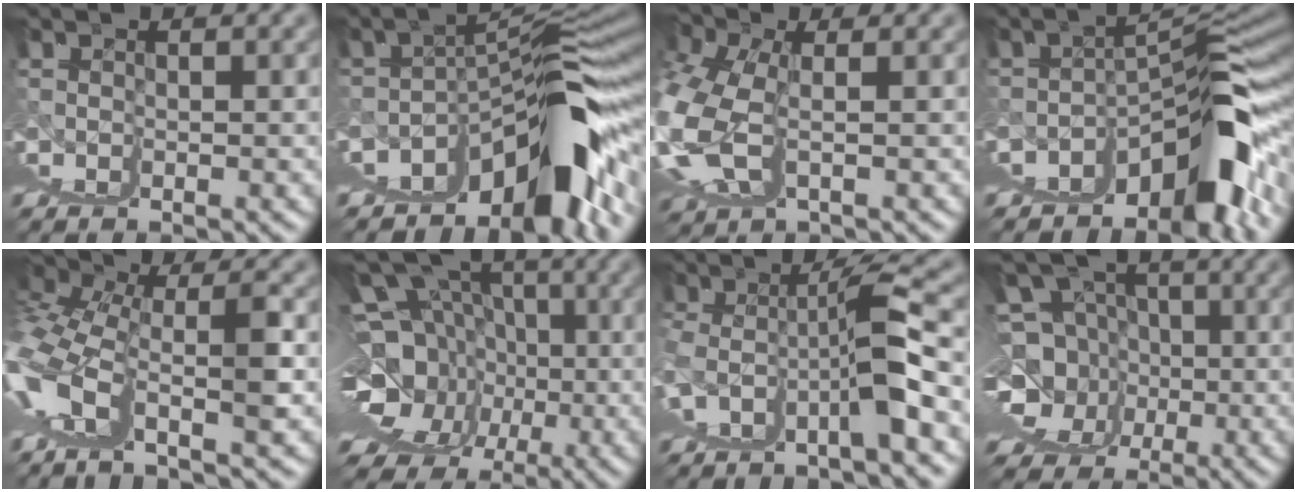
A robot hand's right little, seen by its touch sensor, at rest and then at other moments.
{"total": 12.2, "force": [-0.1, 1.9, 12.0], "torque": [-0.123, 0.032, 0.008]}
{"total": 2.0, "force": [1.1, 0.6, 1.5], "torque": [-0.043, -0.009, 0.029]}
{"total": 9.8, "force": [-0.7, 1.4, 9.7], "torque": [-0.099, 0.030, -0.005]}
{"total": 5.6, "force": [3.4, -2.7, 3.6], "torque": [-0.052, 0.022, 0.056]}
{"total": 13.0, "force": [4.4, 7.3, 9.8], "torque": [-0.122, 0.005, 0.075]}
{"total": 4.2, "force": [0.5, 0.8, 4.1], "torque": [-0.088, 0.007, 0.018]}
{"total": 10.4, "force": [2.4, 7.2, 7.2], "torque": [-0.098, -0.022, 0.053]}